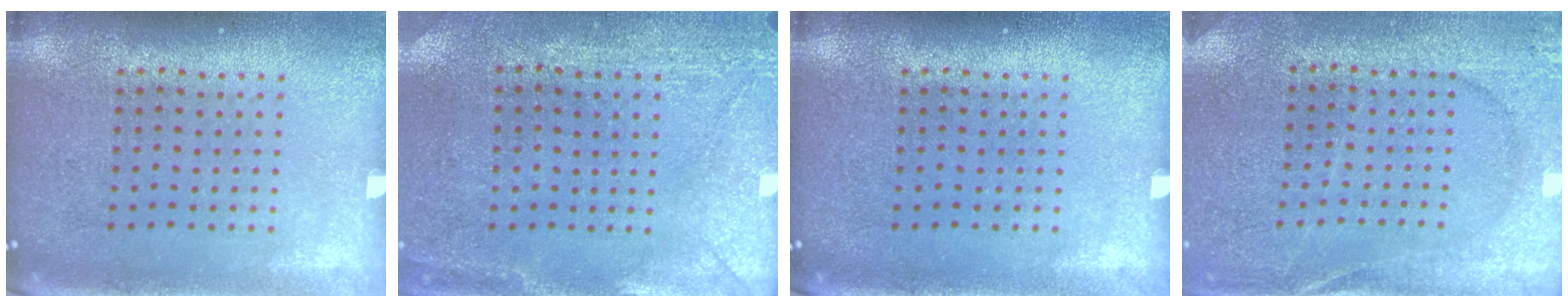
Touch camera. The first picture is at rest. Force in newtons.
{"total": 2.9, "press": 2.3, "slide": 1.8}
{"total": 0.0}
{"total": 2.7, "press": 2.7, "slide": 0.2}